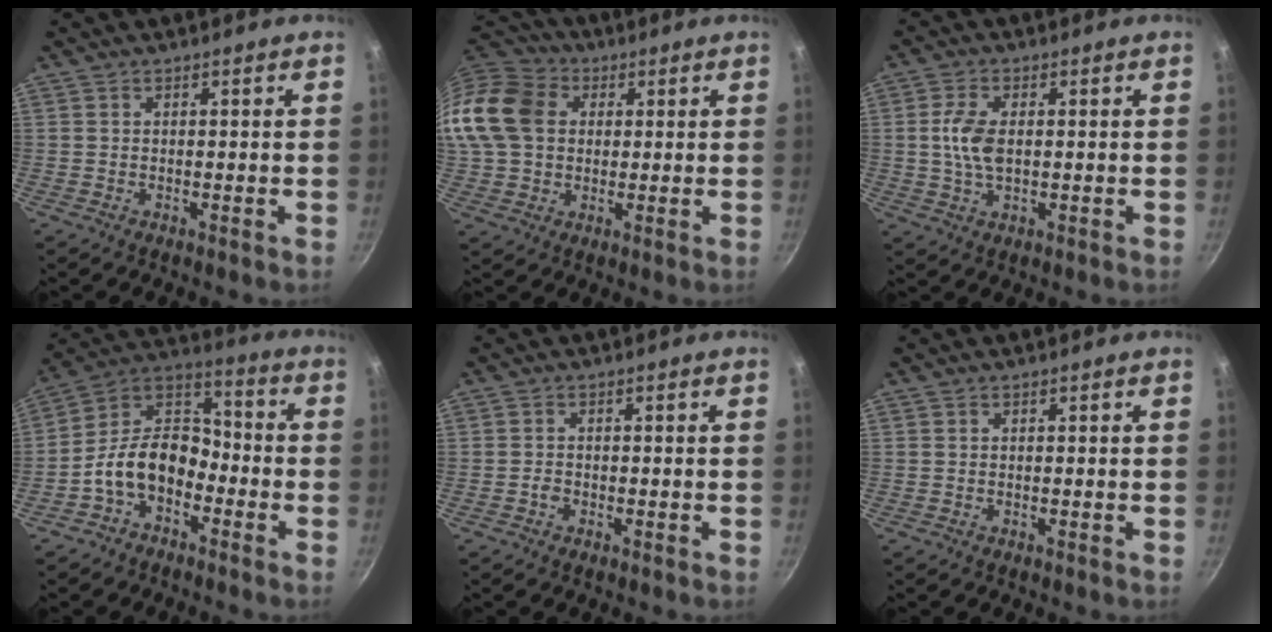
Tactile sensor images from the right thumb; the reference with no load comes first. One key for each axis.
{"total": 17.2, "fx": 3.1, "fy": 13.6, "fz": 10.0, "tx": -0.192, "ty": 0.025, "tz": 0.044}
{"total": 6.4, "fx": 0.5, "fy": 3.6, "fz": 5.3, "tx": -0.106, "ty": 0.004, "tz": 0.007}
{"total": 13.0, "fx": -5.1, "fy": 8.7, "fz": 8.2, "tx": -0.114, "ty": 0.068, "tz": -0.121}
{"total": 1.3, "fx": -0.7, "fy": 0.9, "fz": 0.6, "tx": -0.012, "ty": 0.006, "tz": -0.013}
{"total": 0.0}